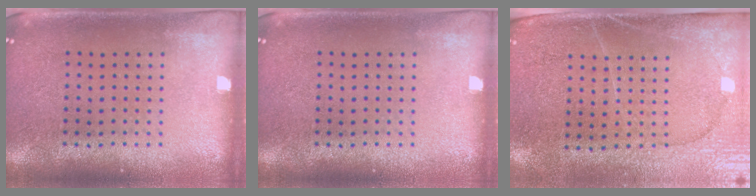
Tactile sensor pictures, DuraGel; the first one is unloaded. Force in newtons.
{"total": 0.0}
{"total": 3.0, "press": 2.7, "slide": 1.3}